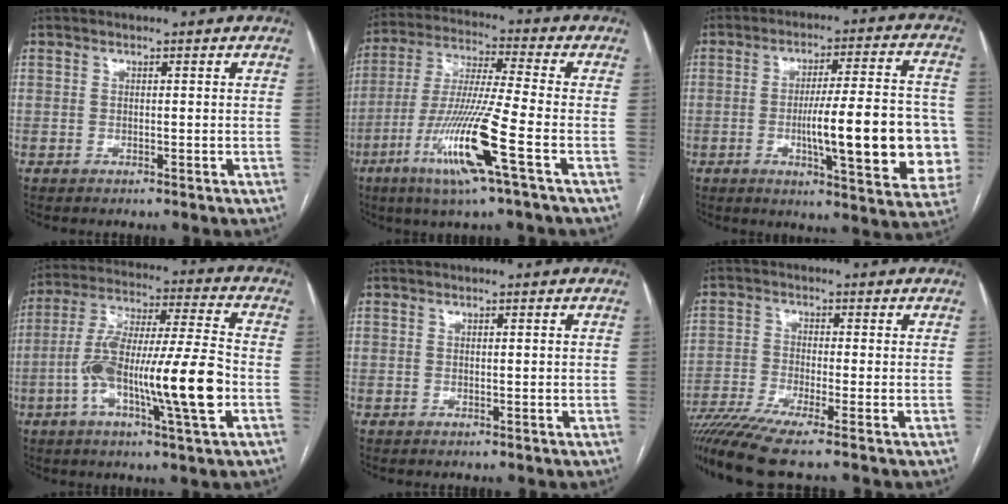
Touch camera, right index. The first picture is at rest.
{"total": 14.4, "force": [-5.9, -0.9, 13.1], "torque": [-0.270, -0.023, -0.116]}
{"total": 18.6, "force": [-3.1, 3.2, 18.1], "torque": [-0.207, 0.014, -0.033]}
{"total": 18.0, "force": [-4.6, 1.3, 17.3], "torque": [-0.319, 0.000, -0.081]}
{"total": 0.6, "force": [0.1, 0.1, 0.6], "torque": [-0.011, 0.002, 0.003]}
{"total": 9.7, "force": [-7.6, -0.9, 6.0], "torque": [-0.110, -0.022, -0.134]}